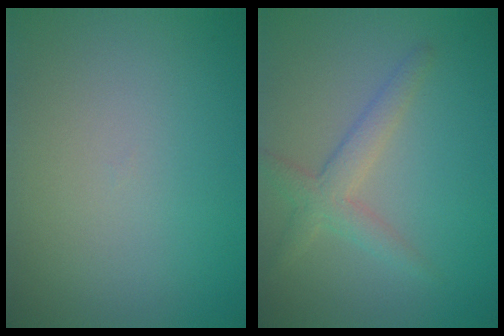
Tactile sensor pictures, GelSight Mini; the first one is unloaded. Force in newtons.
{"total": 2.8, "press": 2.8, "slide": 0.2}